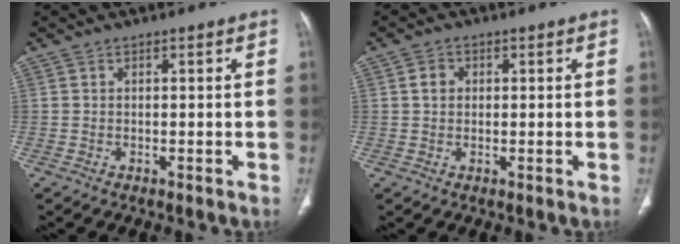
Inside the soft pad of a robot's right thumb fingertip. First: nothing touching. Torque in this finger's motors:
{"motor_torque": [-0.28, -0.23, 0.28, -0.27, 0.10]}